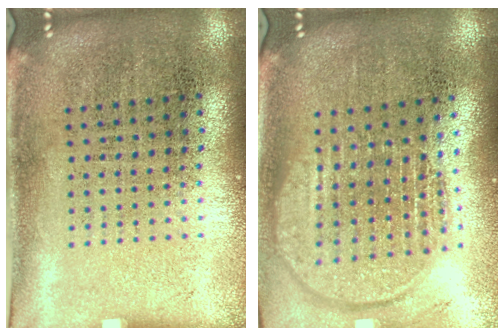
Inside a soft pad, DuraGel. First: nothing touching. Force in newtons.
{"total": 1.9, "press": 1.6, "slide": 0.9}